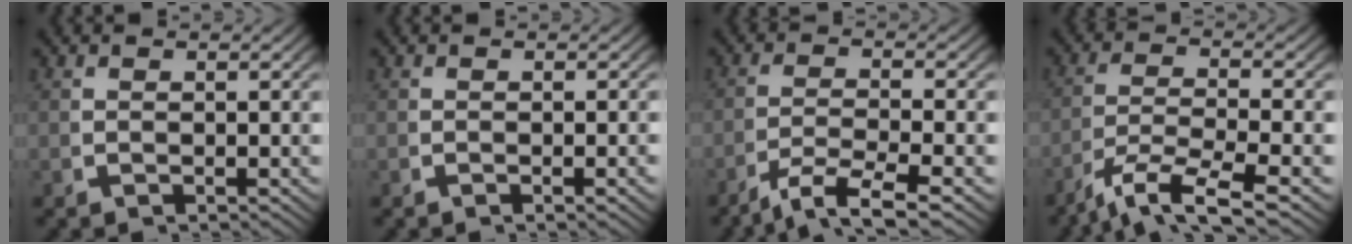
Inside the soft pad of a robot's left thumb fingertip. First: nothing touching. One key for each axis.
{"total": 0.8, "fx": -0.2, "fy": 0.1, "fz": 0.7, "tx": -0.013, "ty": 0.004, "tz": -0.005}
{"total": 4.7, "fx": -2.5, "fy": 1.8, "fz": 3.6, "tx": -0.069, "ty": -0.007, "tz": -0.037}
{"total": 6.2, "fx": -3.1, "fy": 2.6, "fz": 4.7, "tx": -0.099, "ty": -0.024, "tz": -0.042}